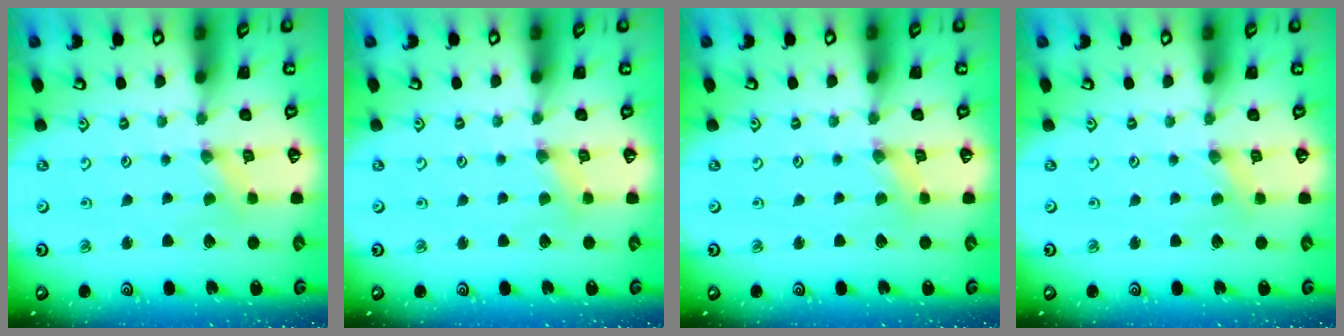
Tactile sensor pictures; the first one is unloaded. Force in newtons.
{"total": 1.2, "press": 1.1, "slide": 0.3}
{"total": 1.3, "press": 1.3, "slide": 0.2}
{"total": 0.0}